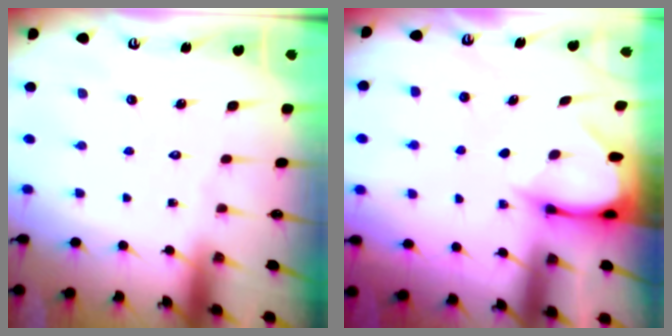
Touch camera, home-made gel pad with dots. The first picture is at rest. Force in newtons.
{"total": 3.5, "press": 3.5, "slide": 0.3}